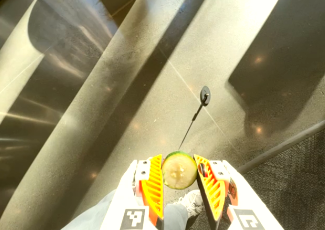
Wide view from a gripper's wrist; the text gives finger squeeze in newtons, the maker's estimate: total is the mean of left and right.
{"total": 9.3, "left": 9.3, "right": 9.4}